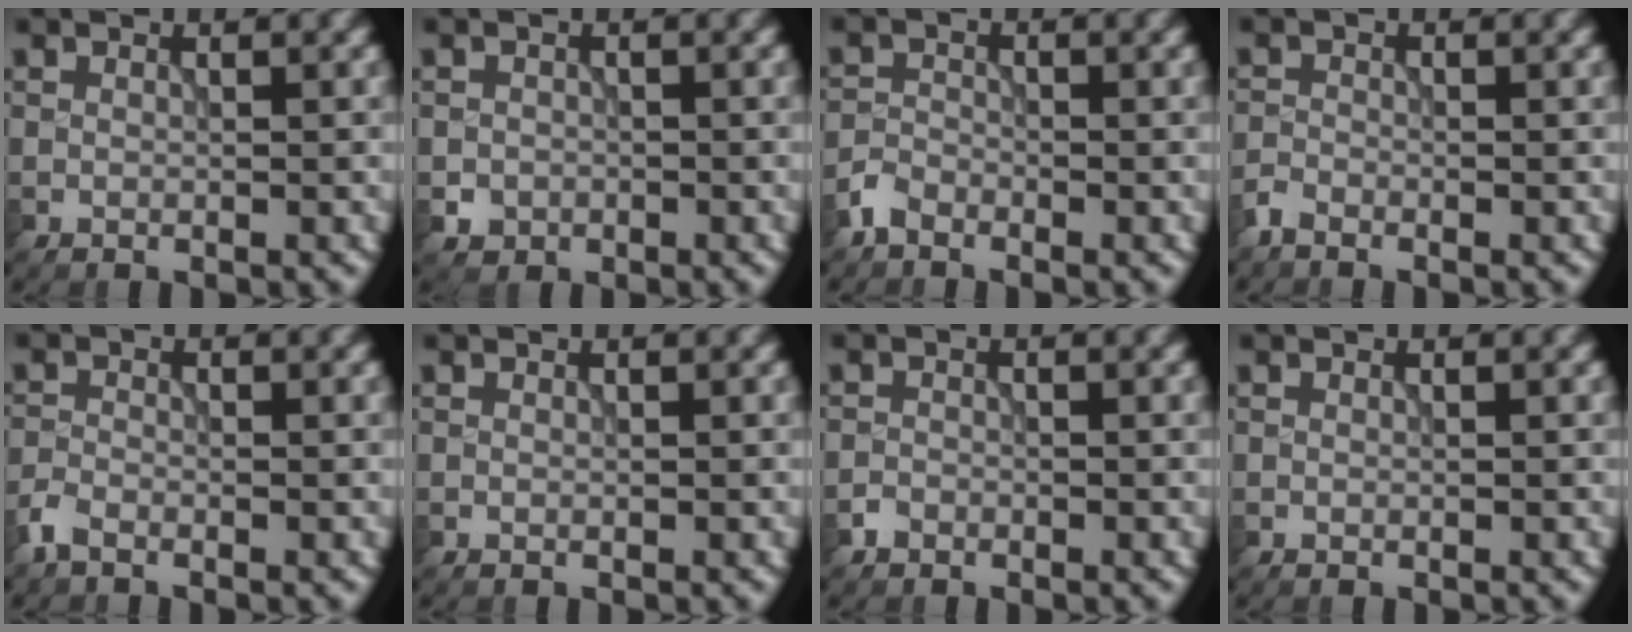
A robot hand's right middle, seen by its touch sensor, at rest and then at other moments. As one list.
[{"total": 1.3, "force": [-0.5, 1.1, 0.2], "torque": [0.004, -0.003, -0.009]}, {"total": 1.7, "force": [-1.4, 0.8, 0.4], "torque": [-0.006, 0.004, -0.035]}, {"total": 1.2, "force": [-1.1, 0.4, 0.4], "torque": [-0.008, 0.000, -0.029]}, {"total": 1.6, "force": [-1.3, 0.6, 0.8], "torque": [-0.020, -0.001, -0.035]}, {"total": 0.0}, {"total": 0.9, "force": [-0.6, 0.6, 0.1], "torque": [0.002, 0.000, -0.013]}, {"total": 0.0}]